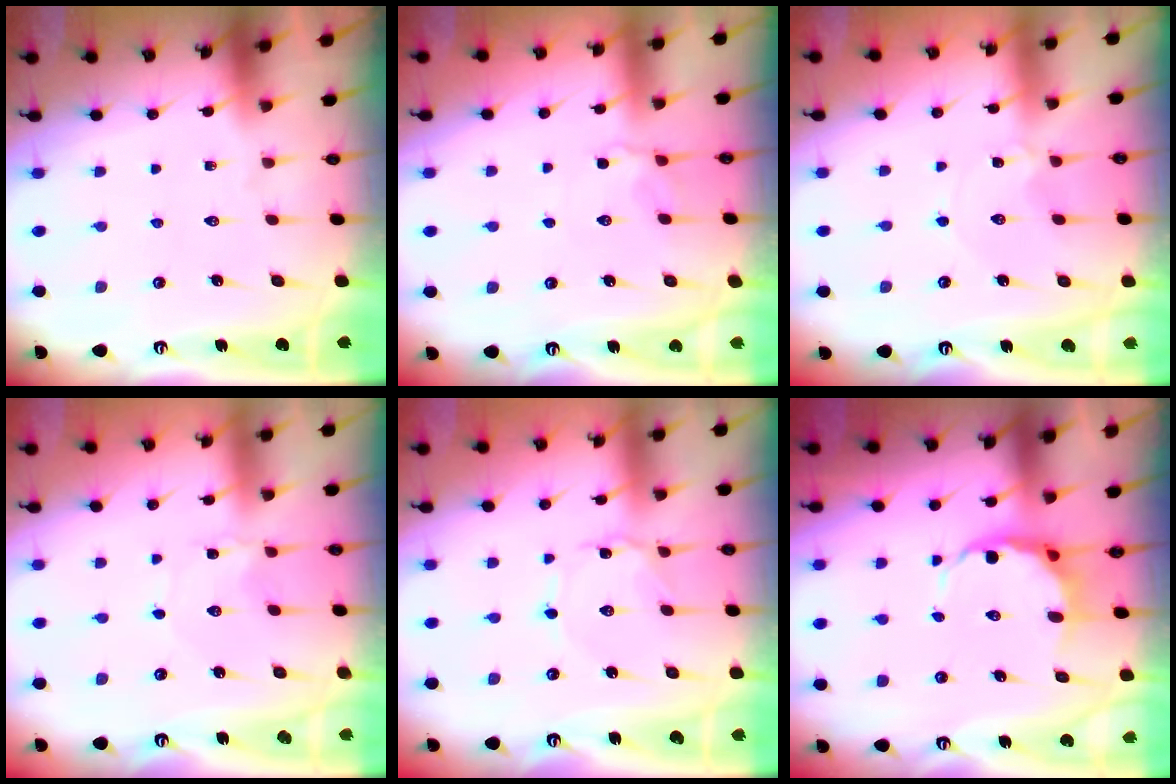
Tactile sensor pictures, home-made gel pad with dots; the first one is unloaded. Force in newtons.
{"total": 2.8, "press": 2.6, "slide": 1.1}
{"total": 1.3, "press": 1.3, "slide": 0.2}
{"total": 0.0}
{"total": 1.0, "press": 1.0, "slide": 0.1}
{"total": 6.7, "press": 6.2, "slide": 2.4}